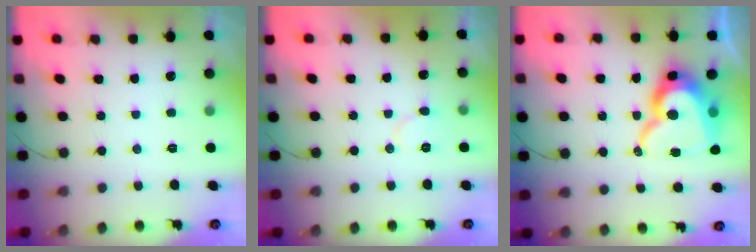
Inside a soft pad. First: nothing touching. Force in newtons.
{"total": 4.8, "press": 4.8, "slide": 0.4}
{"total": 18.6, "press": 18.6, "slide": 1.7}